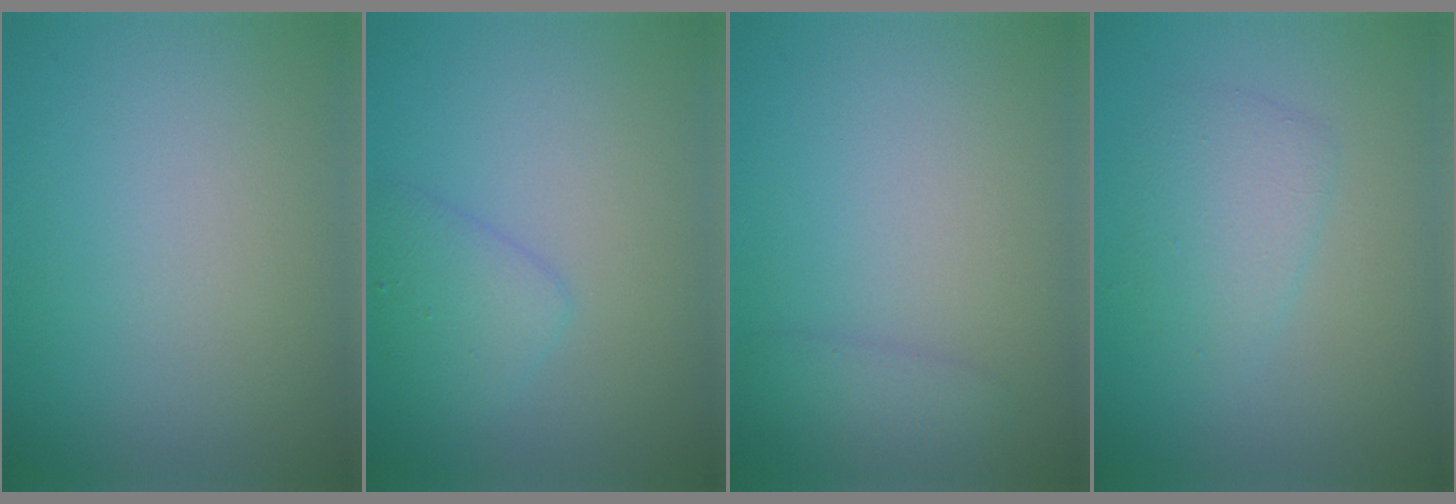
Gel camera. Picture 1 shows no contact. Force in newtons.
{"total": 2.3, "press": 2.2, "slide": 0.1}
{"total": 1.5, "press": 1.5, "slide": 0.1}
{"total": 2.6, "press": 2.6, "slide": 0.1}